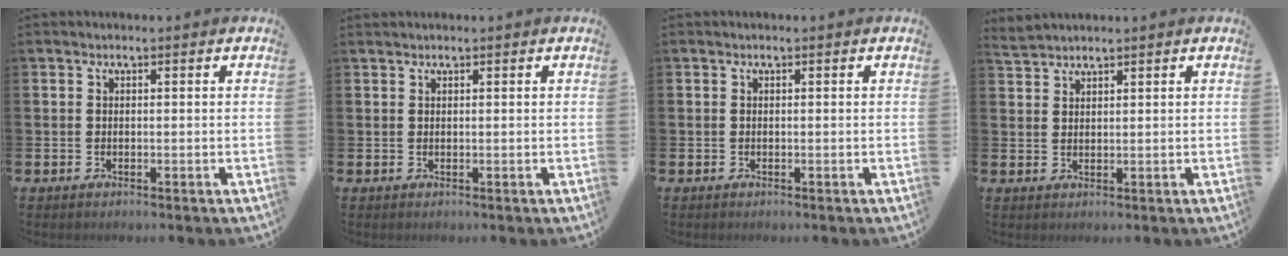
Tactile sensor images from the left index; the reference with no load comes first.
{"total": 0.8, "force": [0.8, 0.1, 0.1], "torque": [-0.001, 0.001, 0.014]}
{"total": 0.0}
{"total": 2.3, "force": [2.2, 0.2, -0.1], "torque": [-0.003, -0.005, 0.043]}